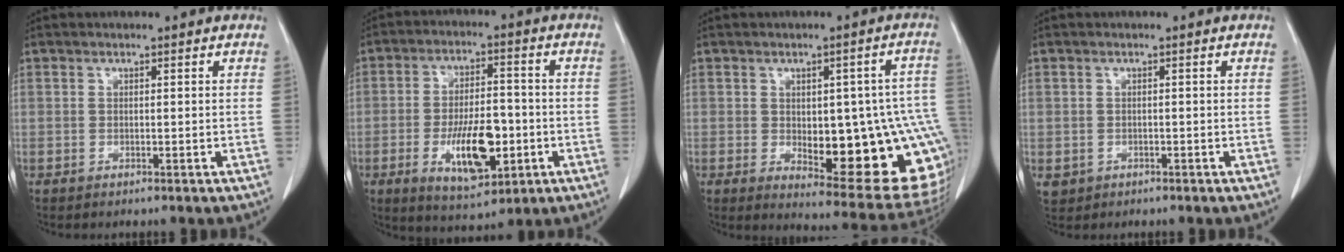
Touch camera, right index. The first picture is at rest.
{"total": 11.8, "force": [-3.5, 4.6, 10.3], "torque": [-0.184, 0.000, -0.052]}
{"total": 21.1, "force": [-4.1, 6.7, 19.6], "torque": [-0.181, 0.014, -0.024]}
{"total": 2.1, "force": [-0.8, 1.9, 0.5], "torque": [-0.006, 0.003, -0.007]}